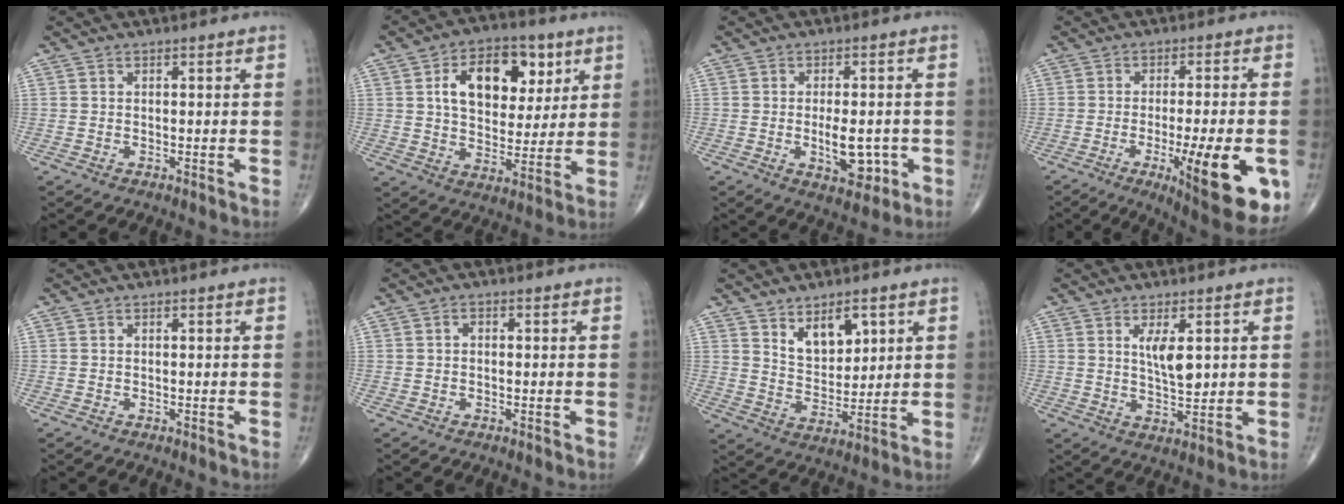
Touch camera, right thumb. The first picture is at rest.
{"total": 16.1, "force": [5.4, 10.2, 11.2], "torque": [-0.135, -0.008, 0.090]}
{"total": 7.4, "force": [-1.6, 3.7, 6.2], "torque": [-0.077, -0.001, -0.015]}
{"total": 17.9, "force": [-5.4, 4.3, 16.5], "torque": [-0.199, -0.008, -0.061]}
{"total": 0.0}
{"total": 1.1, "force": [0.0, 0.8, 0.8], "torque": [-0.007, 0.002, -0.004]}
{"total": 8.8, "force": [4.4, 4.9, 5.8], "torque": [-0.068, -0.037, 0.083]}
{"total": 5.7, "force": [1.6, 2.1, 5.0], "torque": [-0.082, -0.018, 0.032]}